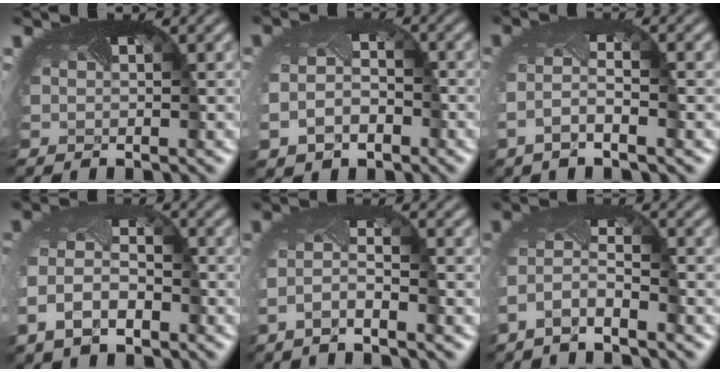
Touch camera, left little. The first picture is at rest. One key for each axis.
{"total": 4.5, "fx": -2.0, "fy": 3.1, "fz": 2.6, "tx": -0.063, "ty": -0.023, "tz": -0.027}
{"total": 3.4, "fx": -1.5, "fy": 0.9, "fz": 3.0, "tx": -0.072, "ty": -0.004, "tz": -0.030}
{"total": 5.5, "fx": -2.4, "fy": 3.5, "fz": 3.5, "tx": -0.083, "ty": -0.017, "tz": -0.042}
{"total": 3.2, "fx": -1.7, "fy": 0.5, "fz": 2.7, "tx": -0.058, "ty": -0.006, "tz": -0.037}
{"total": 3.1, "fx": -2.3, "fy": 0.7, "fz": 2.0, "tx": -0.055, "ty": -0.005, "tz": -0.051}